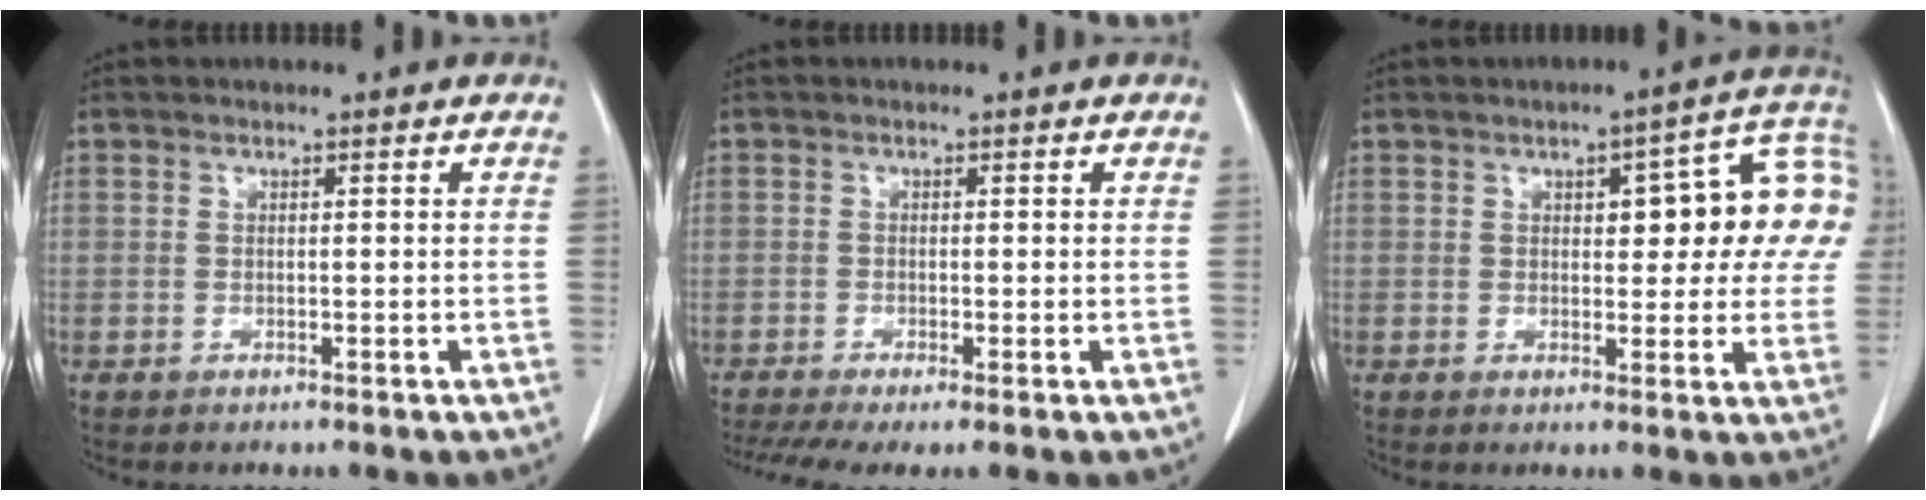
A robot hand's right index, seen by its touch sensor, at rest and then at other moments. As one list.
[{"total": 5.9, "force": [-3.7, 1.2, 4.4], "torque": [-0.080, -0.011, -0.067]}, {"total": 12.6, "force": [2.8, 4.6, 11.4], "torque": [-0.128, 0.035, 0.030]}]